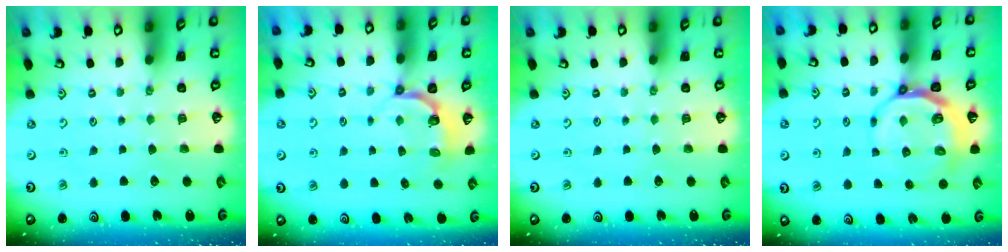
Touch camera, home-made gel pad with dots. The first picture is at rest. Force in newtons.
{"total": 4.9, "press": 3.8, "slide": 3.0}
{"total": 0.0}
{"total": 8.0, "press": 7.3, "slide": 3.3}